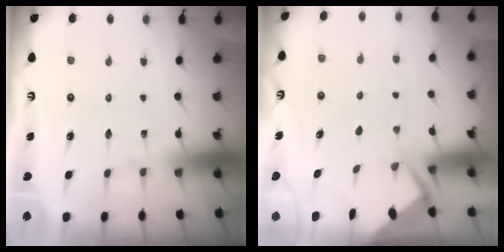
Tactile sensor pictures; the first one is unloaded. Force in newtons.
{"total": 2.8, "press": 2.8, "slide": 0.4}